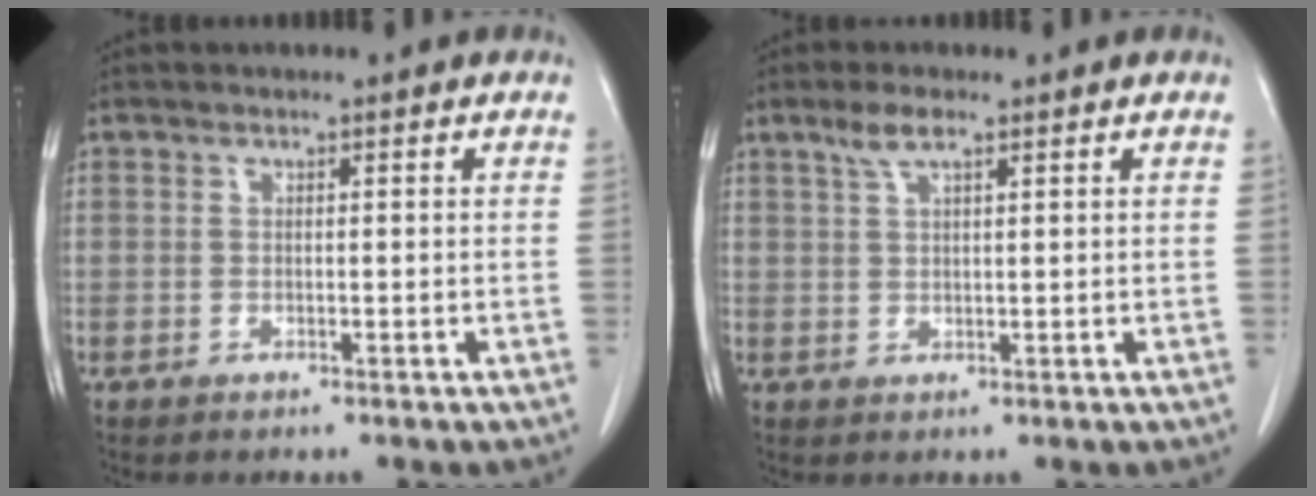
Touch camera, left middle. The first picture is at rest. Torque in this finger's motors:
{"motor_torque": [0.44, -0.34, 0.02, 0.02]}